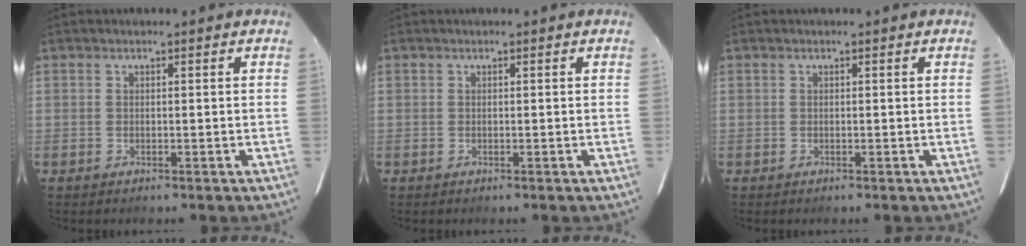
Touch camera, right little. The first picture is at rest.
{"total": 0.0}
{"total": 0.0}